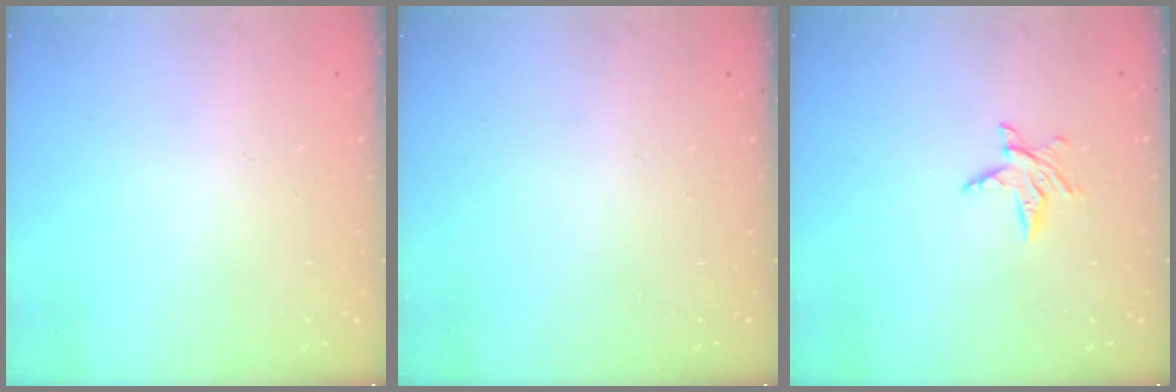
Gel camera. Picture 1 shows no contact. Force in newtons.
{"total": 0.0}
{"total": 4.9, "press": 4.9, "slide": 0.5}